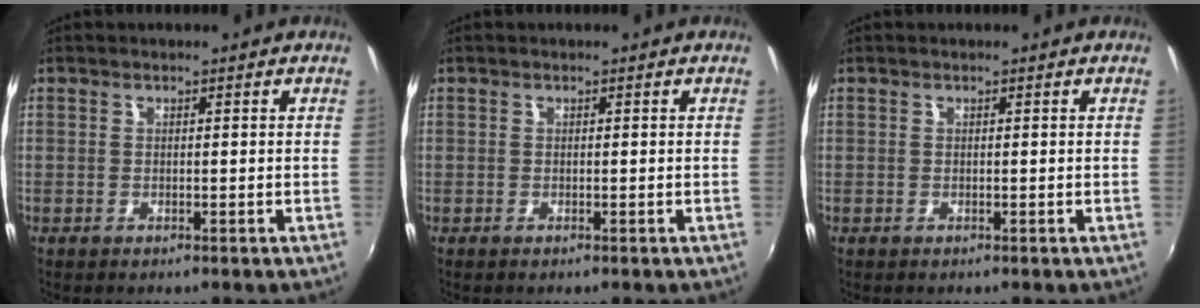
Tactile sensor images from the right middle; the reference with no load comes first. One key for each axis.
{"total": 0.0}
{"total": 0.0}